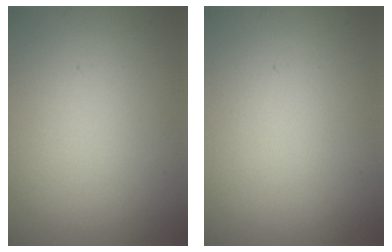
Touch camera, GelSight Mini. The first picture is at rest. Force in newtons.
{"total": 0.0}